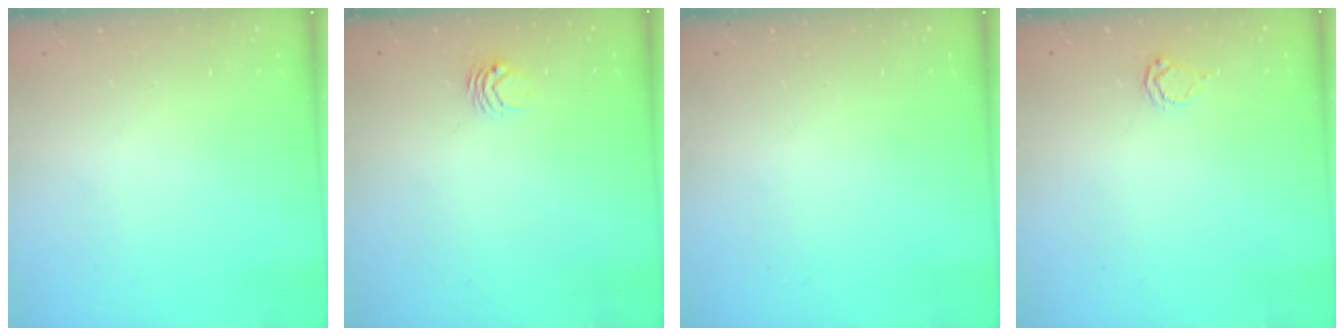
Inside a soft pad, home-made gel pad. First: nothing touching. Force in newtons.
{"total": 3.5, "press": 3.4, "slide": 0.5}
{"total": 0.0}
{"total": 2.5, "press": 2.4, "slide": 0.3}